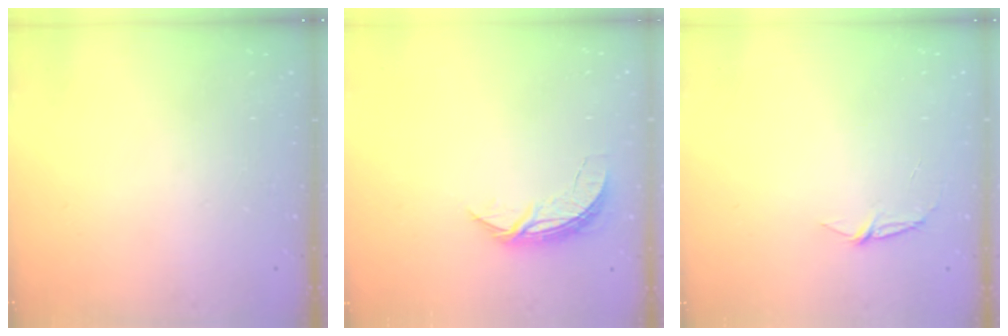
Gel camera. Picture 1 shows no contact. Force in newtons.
{"total": 5.5, "press": 5.5, "slide": 0.3}
{"total": 3.9, "press": 3.9, "slide": 0.4}